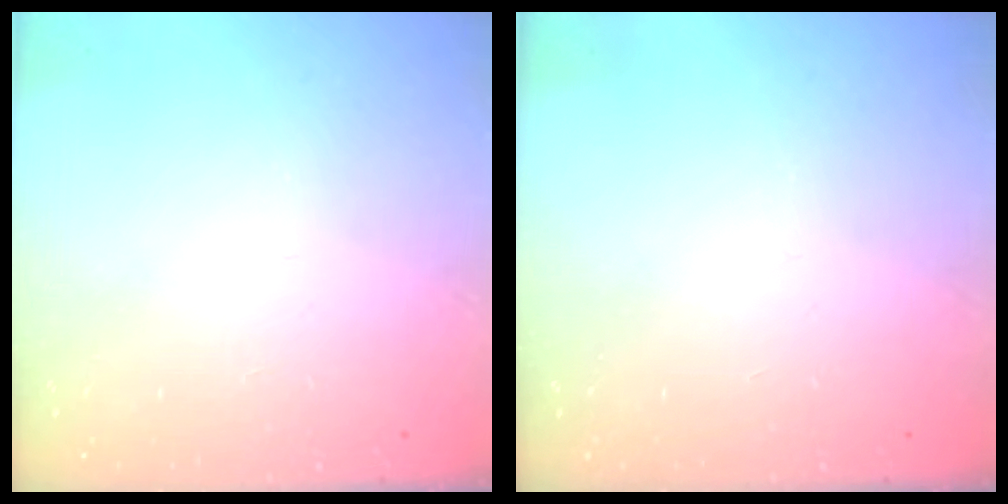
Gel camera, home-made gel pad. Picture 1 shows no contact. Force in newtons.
{"total": 0.0}